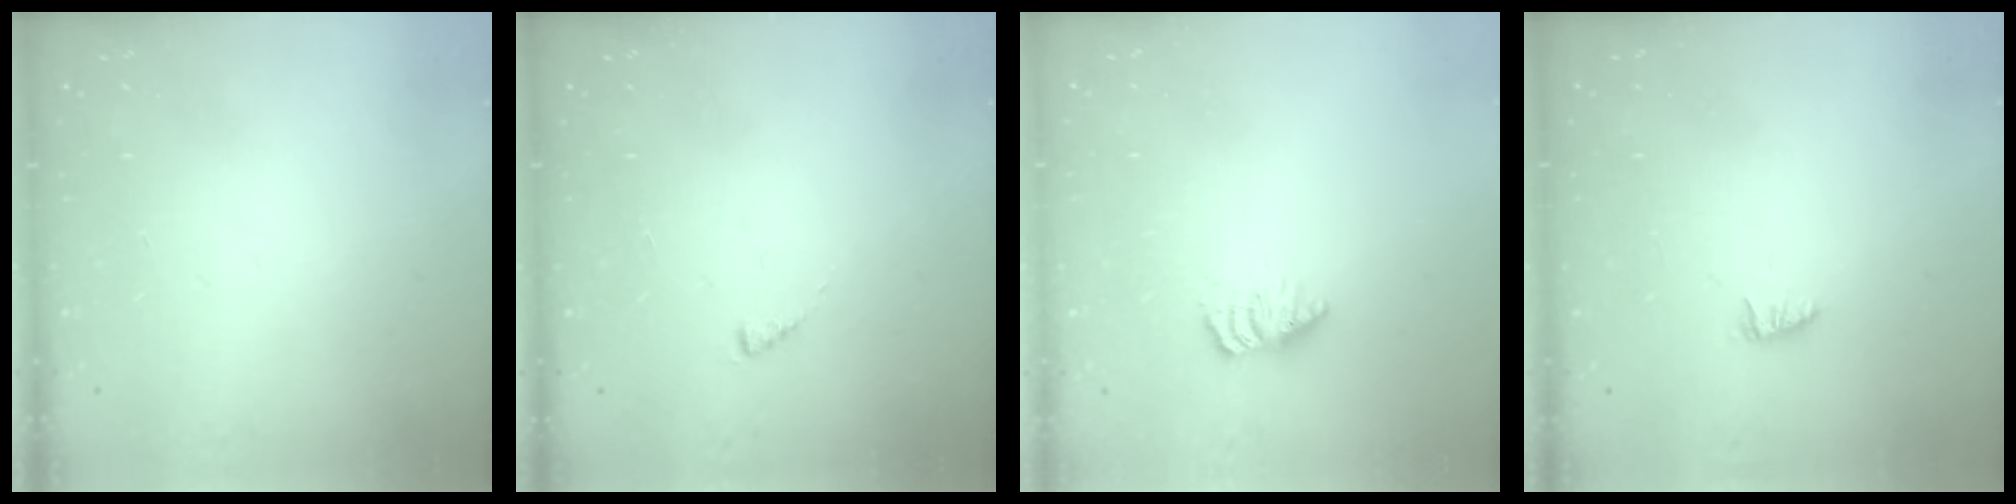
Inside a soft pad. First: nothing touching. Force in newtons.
{"total": 2.0, "press": 2.0, "slide": 0.3}
{"total": 1.9, "press": 1.9, "slide": 0.3}
{"total": 0.7, "press": 0.6, "slide": 0.2}